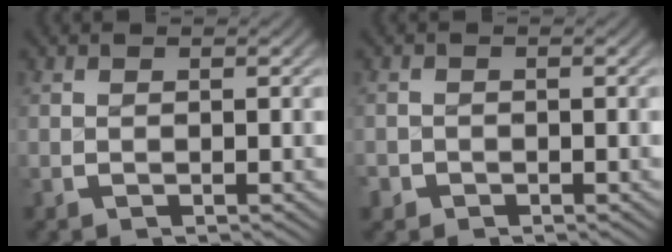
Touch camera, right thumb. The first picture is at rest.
{"total": 1.4, "force": [-1.1, 0.9, -0.5], "torque": [0.005, -0.012, -0.018]}